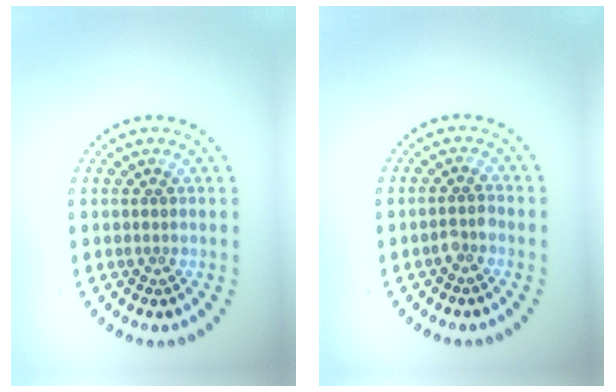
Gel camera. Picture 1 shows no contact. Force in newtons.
{"total": 1.2, "press": 1.1, "slide": 0.4}